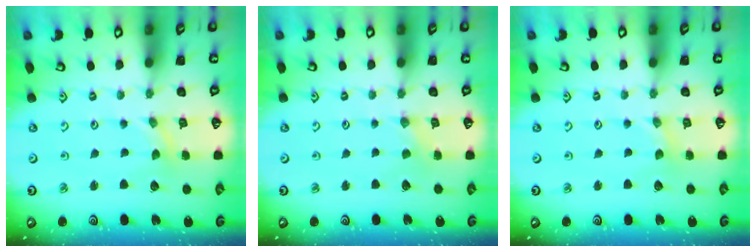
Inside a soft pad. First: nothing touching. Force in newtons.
{"total": 0.0}
{"total": 0.0}